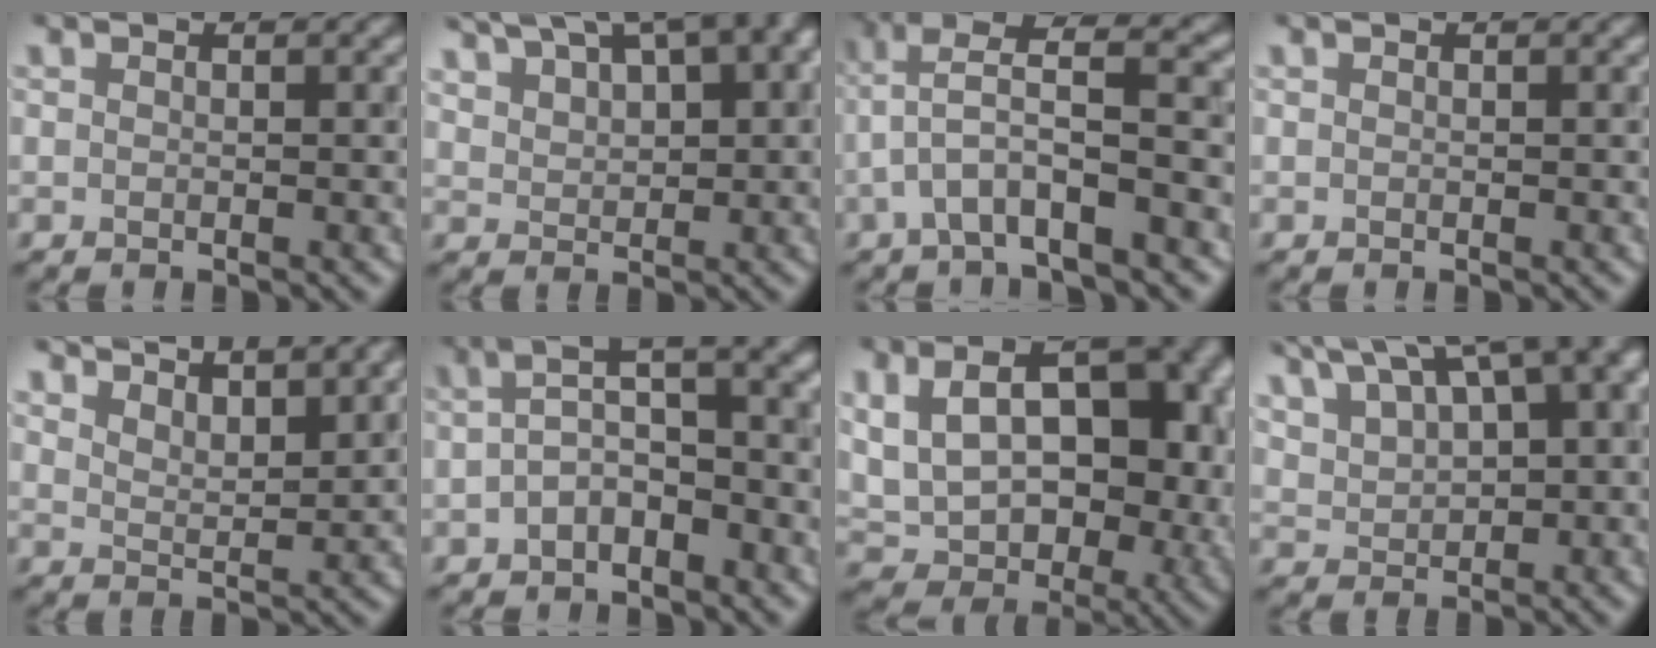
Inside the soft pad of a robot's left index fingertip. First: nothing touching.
{"total": 10.6, "force": [6.8, 4.1, 7.1], "torque": [-0.162, 0.035, 0.139]}
{"total": 5.1, "force": [-2.2, 0.0, 4.5], "torque": [-0.110, 0.008, -0.010]}
{"total": 0.0}
{"total": 6.2, "force": [5.5, 0.7, 2.7], "torque": [-0.039, 0.011, 0.087]}
{"total": 4.4, "force": [-0.5, 1.4, 4.1], "torque": [-0.093, 0.007, 0.016]}
{"total": 12.0, "force": [1.3, 7.8, 9.0], "torque": [-0.148, -0.014, 0.080]}
{"total": 14.0, "force": [7.5, 6.6, 9.7], "torque": [-0.207, 0.037, 0.162]}